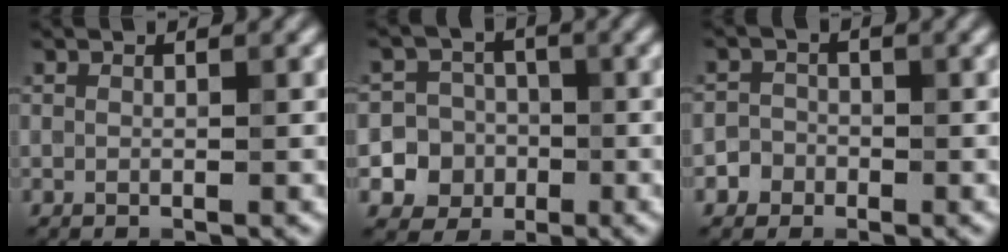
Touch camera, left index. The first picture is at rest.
{"total": 10.0, "force": [-3.0, 9.4, 1.6], "torque": [-0.034, -0.013, -0.068]}
{"total": 1.8, "force": [-0.8, 1.6, 0.1], "torque": [0.020, 0.005, -0.020]}